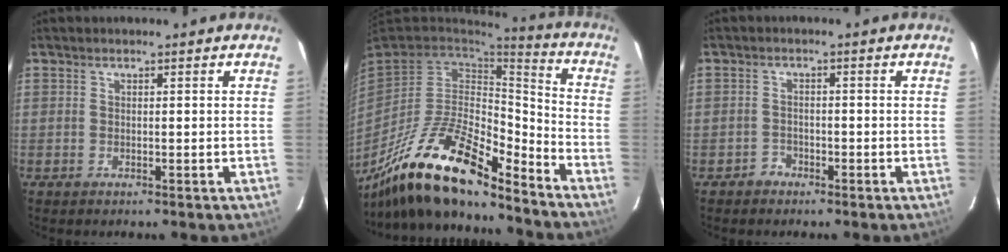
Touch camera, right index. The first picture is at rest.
{"total": 21.6, "force": [-15.6, 6.2, 13.6], "torque": [-0.261, -0.018, -0.281]}
{"total": 2.3, "force": [-1.5, 1.7, -0.2], "torque": [0.000, 0.010, -0.026]}